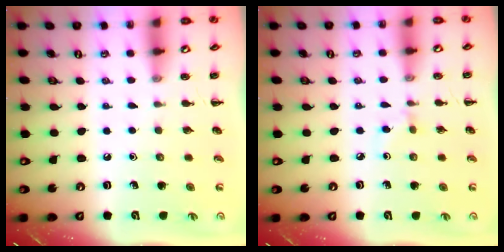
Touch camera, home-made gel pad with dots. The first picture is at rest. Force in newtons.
{"total": 2.6, "press": 2.4, "slide": 1.0}